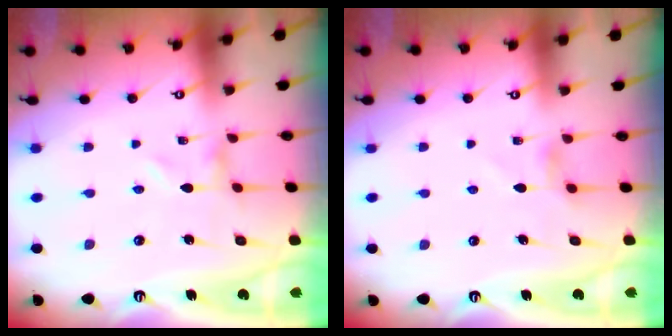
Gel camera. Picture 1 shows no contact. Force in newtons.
{"total": 3.0, "press": 3.0, "slide": 0.4}